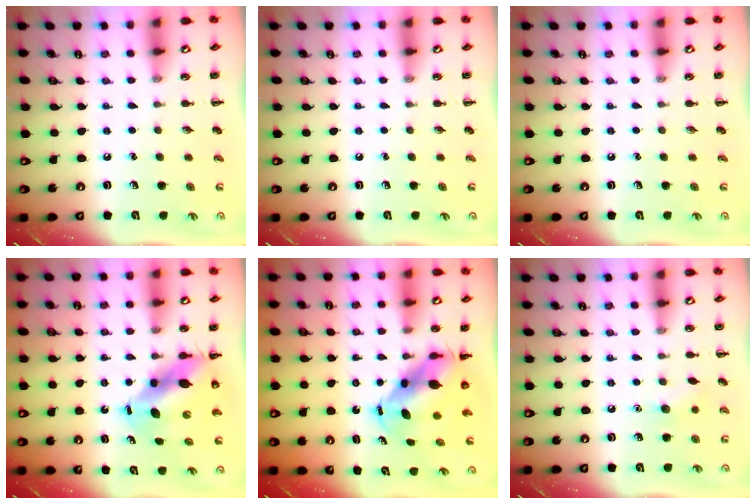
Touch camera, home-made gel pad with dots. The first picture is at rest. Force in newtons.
{"total": 0.0}
{"total": 0.0}
{"total": 9.9, "press": 9.5, "slide": 2.6}
{"total": 7.9, "press": 7.7, "slide": 1.9}
{"total": 6.7, "press": 6.4, "slide": 1.8}